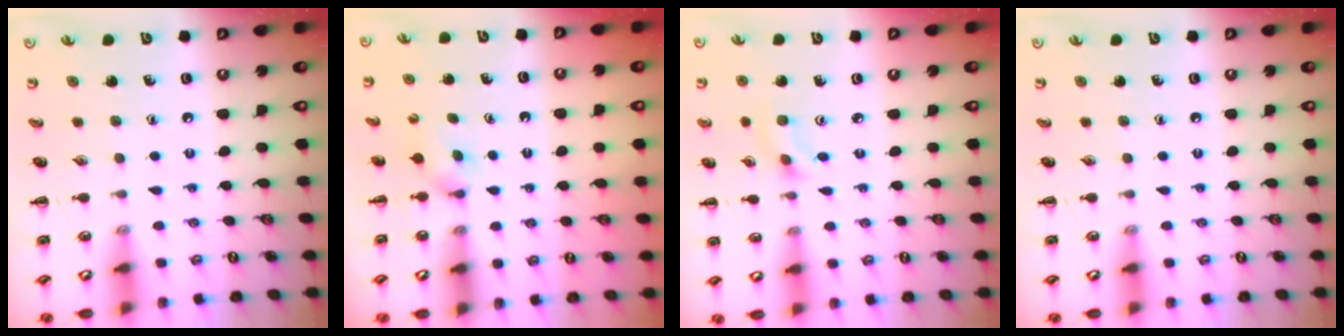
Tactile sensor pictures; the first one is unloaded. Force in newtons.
{"total": 2.5, "press": 2.3, "slide": 1.0}
{"total": 1.9, "press": 1.7, "slide": 0.8}
{"total": 0.0}